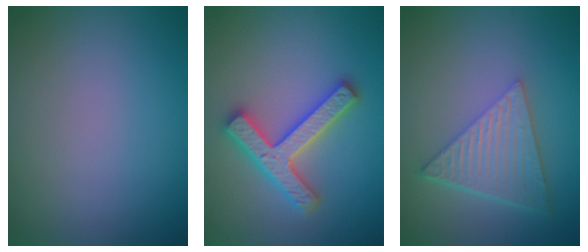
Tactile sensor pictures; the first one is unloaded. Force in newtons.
{"total": 4.0, "press": 3.9, "slide": 0.9}
{"total": 6.4, "press": 4.5, "slide": 4.5}